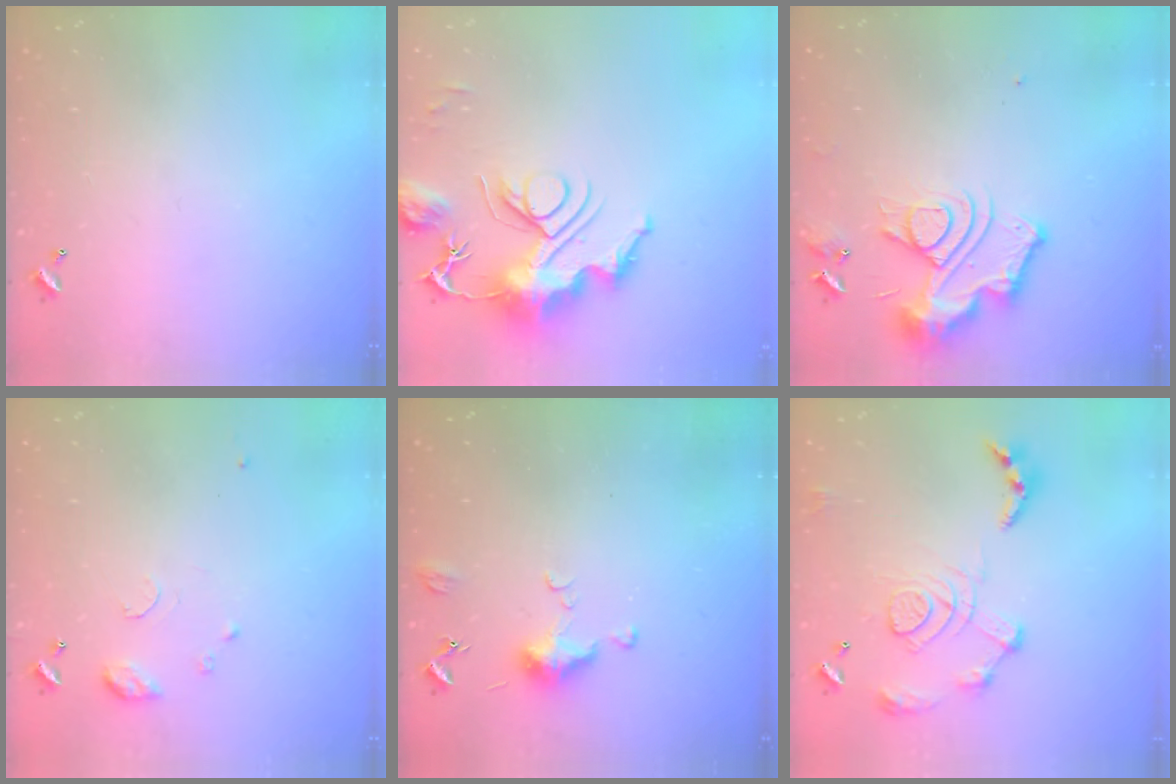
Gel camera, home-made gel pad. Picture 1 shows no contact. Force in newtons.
{"total": 13.8, "press": 13.7, "slide": 0.8}
{"total": 13.0, "press": 12.9, "slide": 1.3}
{"total": 7.9, "press": 7.8, "slide": 0.8}
{"total": 5.9, "press": 5.8, "slide": 0.9}
{"total": 13.9, "press": 13.8, "slide": 1.5}